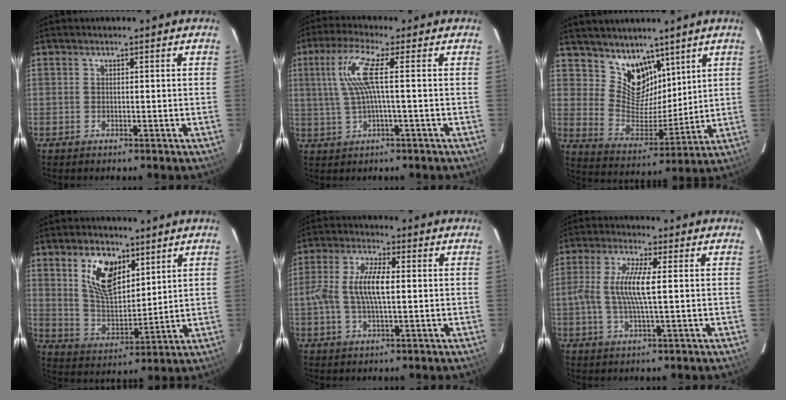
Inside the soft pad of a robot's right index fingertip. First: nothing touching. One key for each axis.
{"total": 7.6, "fx": 0.9, "fy": -0.1, "fz": 7.5, "tx": -0.151, "ty": 0.002, "tz": 0.027}
{"total": 10.7, "fx": 7.5, "fy": 6.5, "fz": 3.9, "tx": -0.065, "ty": -0.007, "tz": 0.149}
{"total": 11.6, "fx": 5.9, "fy": 6.1, "fz": 7.9, "tx": -0.143, "ty": 0.009, "tz": 0.121}
{"total": 8.6, "fx": 0.1, "fy": 2.7, "fz": 8.1, "tx": -0.165, "ty": 0.008, "tz": 0.002}
{"total": 8.4, "fx": 0.2, "fy": 1.1, "fz": 8.3, "tx": -0.165, "ty": 0.002, "tz": 0.003}